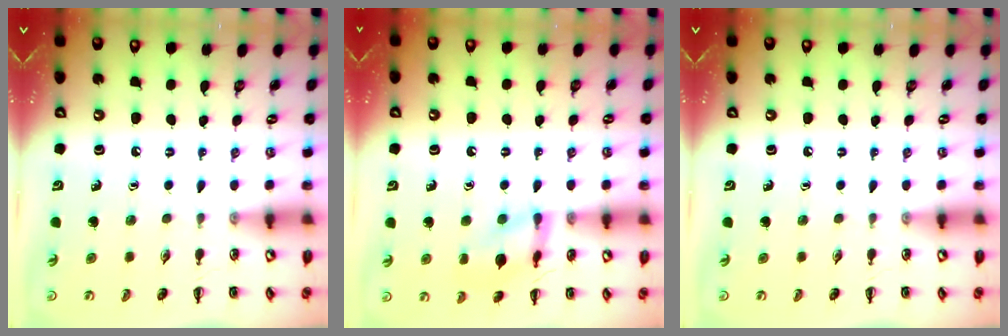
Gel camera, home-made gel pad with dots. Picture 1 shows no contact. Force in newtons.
{"total": 11.8, "press": 11.8, "slide": 0.2}
{"total": 0.0}